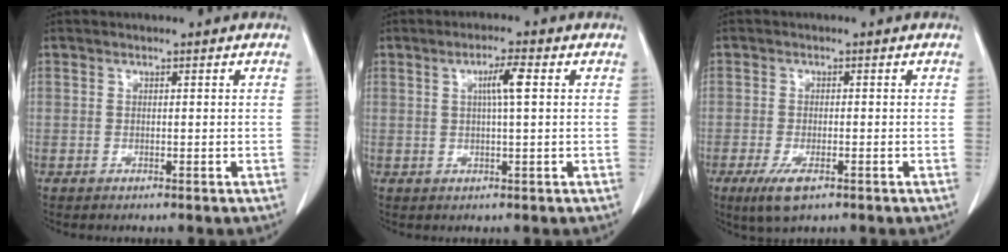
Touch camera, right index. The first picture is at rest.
{"total": 3.8, "force": [0.9, -0.1, 3.7], "torque": [-0.065, 0.002, 0.015]}
{"total": 4.6, "force": [-2.5, 1.3, 3.6], "torque": [-0.072, -0.010, -0.038]}